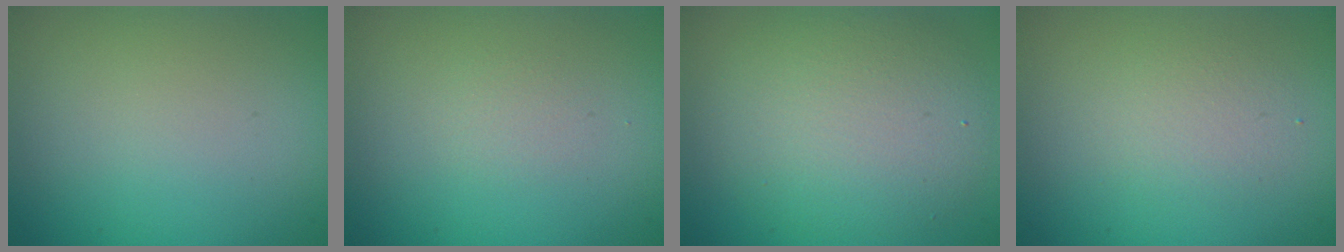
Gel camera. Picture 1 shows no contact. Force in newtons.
{"total": 0.8, "press": 0.7, "slide": 0.1}
{"total": 5.6, "press": 5.6, "slide": 0.5}
{"total": 2.1, "press": 2.1, "slide": 0.0}